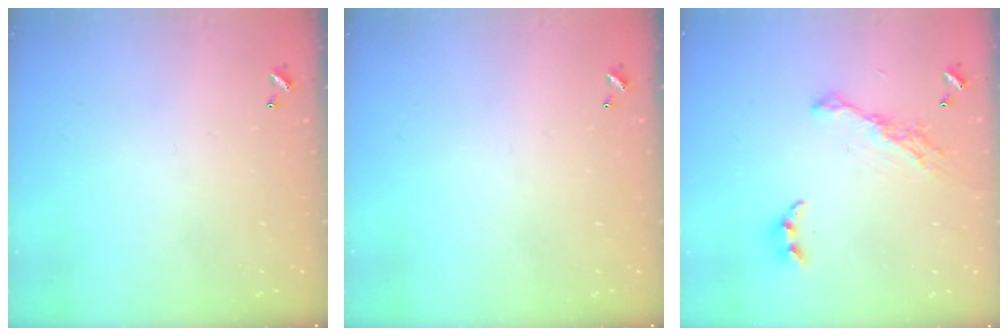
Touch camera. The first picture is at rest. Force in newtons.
{"total": 0.0}
{"total": 9.9, "press": 9.9, "slide": 0.5}